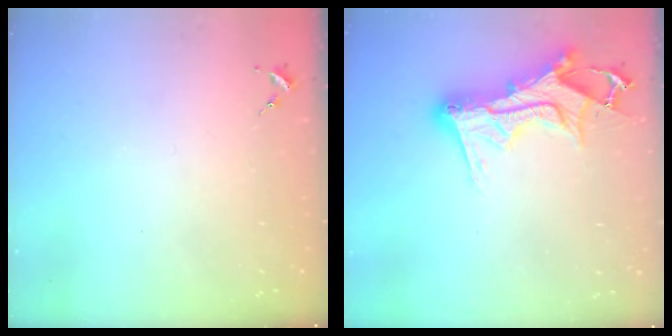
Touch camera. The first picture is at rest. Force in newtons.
{"total": 16.0, "press": 15.9, "slide": 1.6}